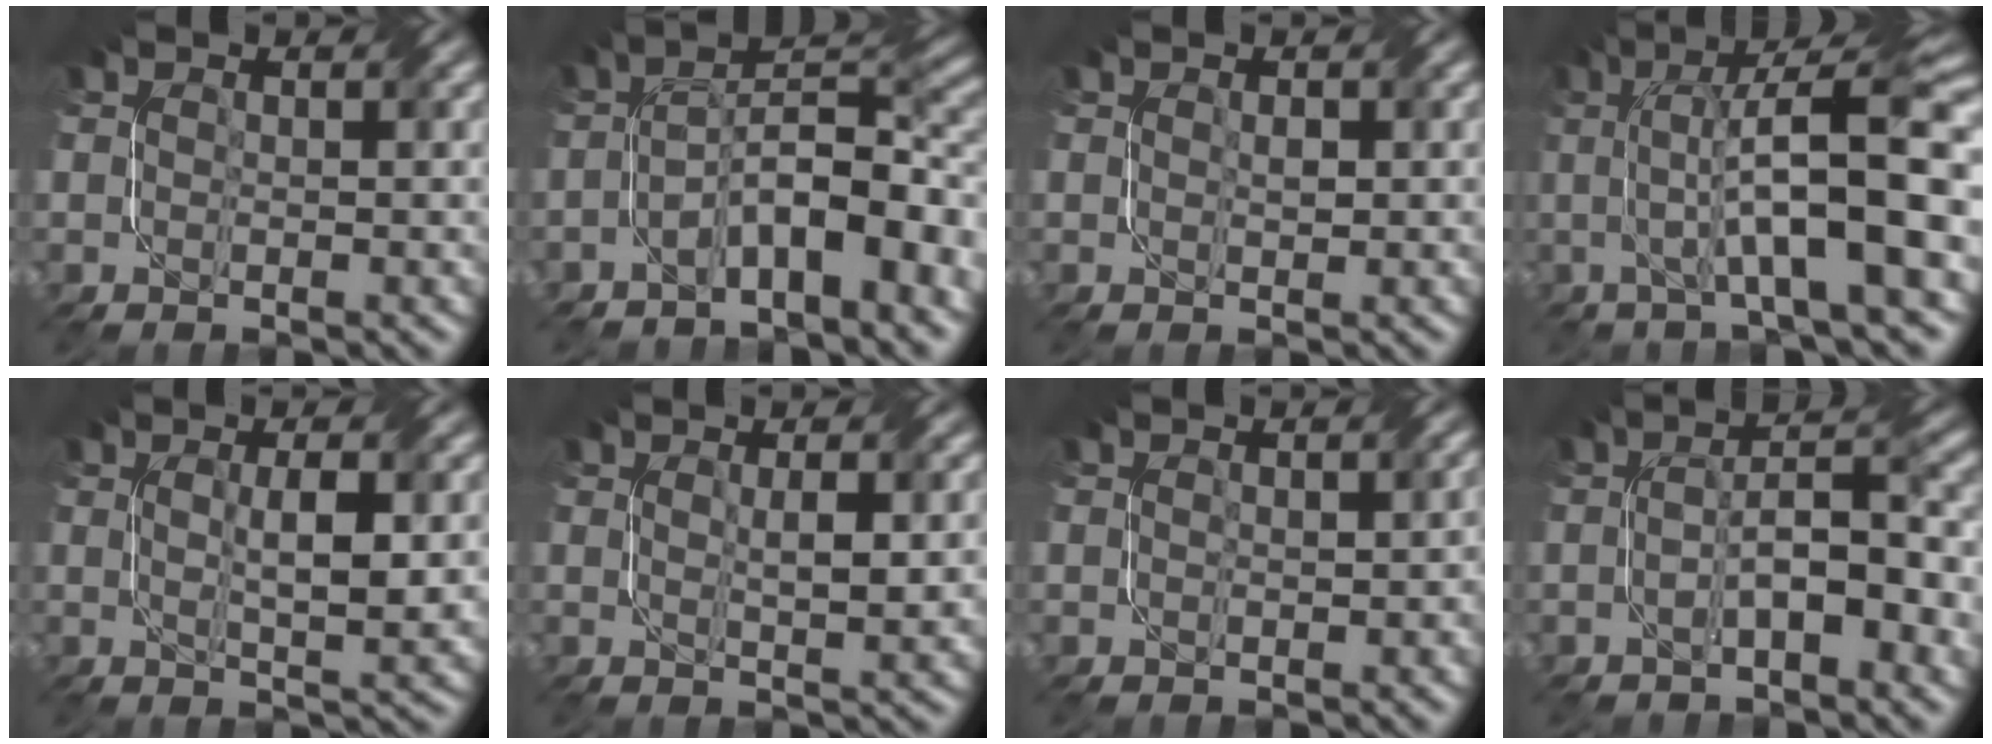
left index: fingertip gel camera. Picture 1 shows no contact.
{"total": 7.5, "force": [-3.4, 2.2, 6.3], "torque": [-0.092, 0.017, -0.065]}
{"total": 0.7, "force": [0.0, 0.4, 0.5], "torque": [-0.007, 0.000, 0.002]}
{"total": 11.2, "force": [0.3, 2.2, 10.9], "torque": [-0.159, 0.013, 0.001]}
{"total": 4.3, "force": [0.3, 0.9, 4.2], "torque": [-0.071, 0.000, 0.011]}
{"total": 2.6, "force": [0.3, 0.5, 2.5], "torque": [-0.044, -0.001, 0.009]}
{"total": 1.1, "force": [-0.1, 0.7, 0.9], "torque": [-0.012, 0.001, 0.004]}
{"total": 5.0, "force": [-1.5, 1.5, 4.5], "torque": [-0.078, 0.010, -0.027]}